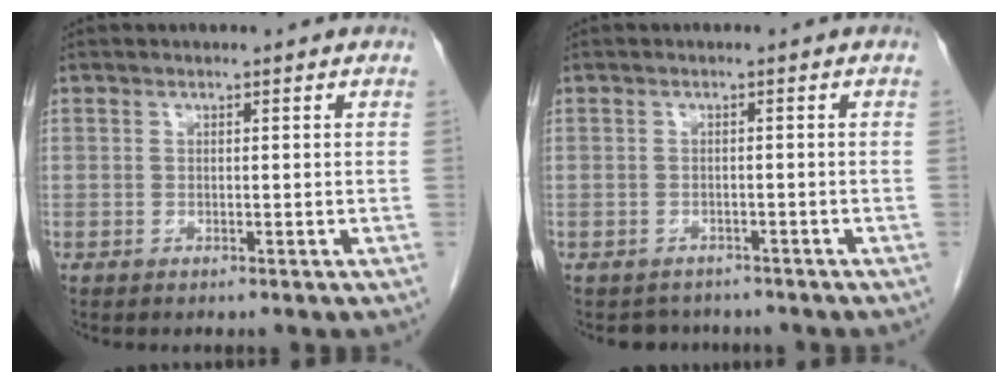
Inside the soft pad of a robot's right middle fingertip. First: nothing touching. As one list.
[{"total": 3.2, "force": [-2.9, 1.4, -0.1], "torque": [-0.004, 0.002, -0.040]}]